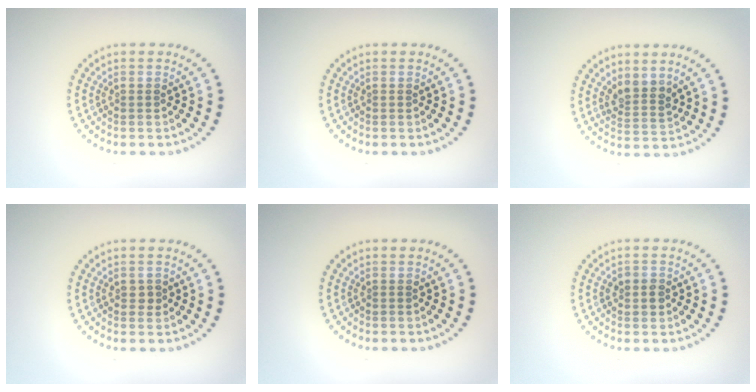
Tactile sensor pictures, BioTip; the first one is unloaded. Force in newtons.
{"total": 0.0}
{"total": 2.4, "press": 1.9, "slide": 1.5}
{"total": 0.9, "press": 0.9, "slide": 0.3}
{"total": 0.0}
{"total": 1.4, "press": 1.4, "slide": 0.3}